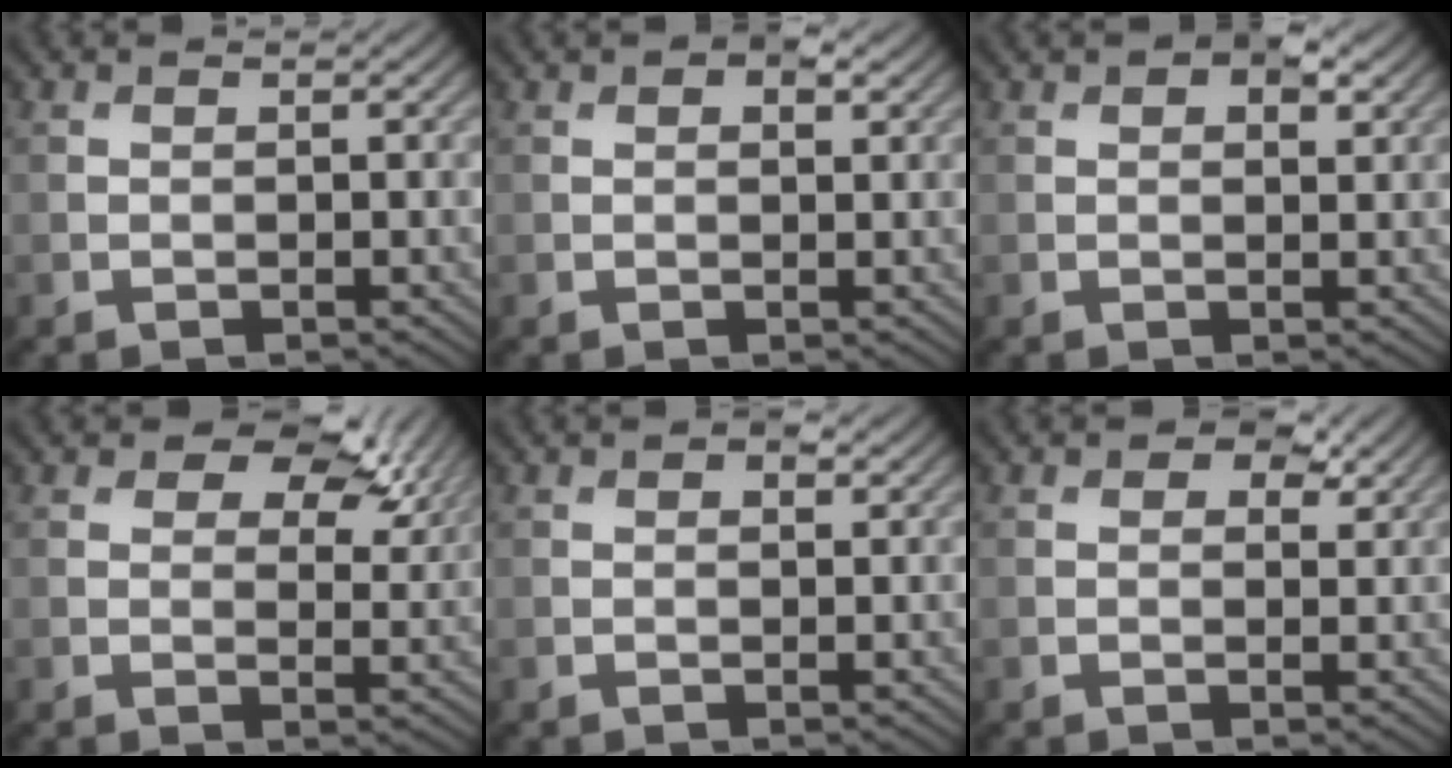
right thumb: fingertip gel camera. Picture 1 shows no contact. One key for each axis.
{"total": 3.1, "fx": 1.8, "fy": 1.4, "fz": 2.2, "tx": -0.035, "ty": 0.001, "tz": 0.028}
{"total": 4.5, "fx": 2.6, "fy": 2.0, "fz": 3.1, "tx": -0.053, "ty": 0.005, "tz": 0.040}
{"total": 9.3, "fx": 5.4, "fy": 4.9, "fz": 5.7, "tx": -0.085, "ty": 0.004, "tz": 0.086}
{"total": 1.9, "fx": 1.1, "fy": 0.9, "fz": 1.3, "tx": -0.019, "ty": -0.001, "tz": 0.018}
{"total": 3.6, "fx": 2.1, "fy": 2.0, "fz": 2.1, "tx": -0.028, "ty": -0.005, "tz": 0.028}